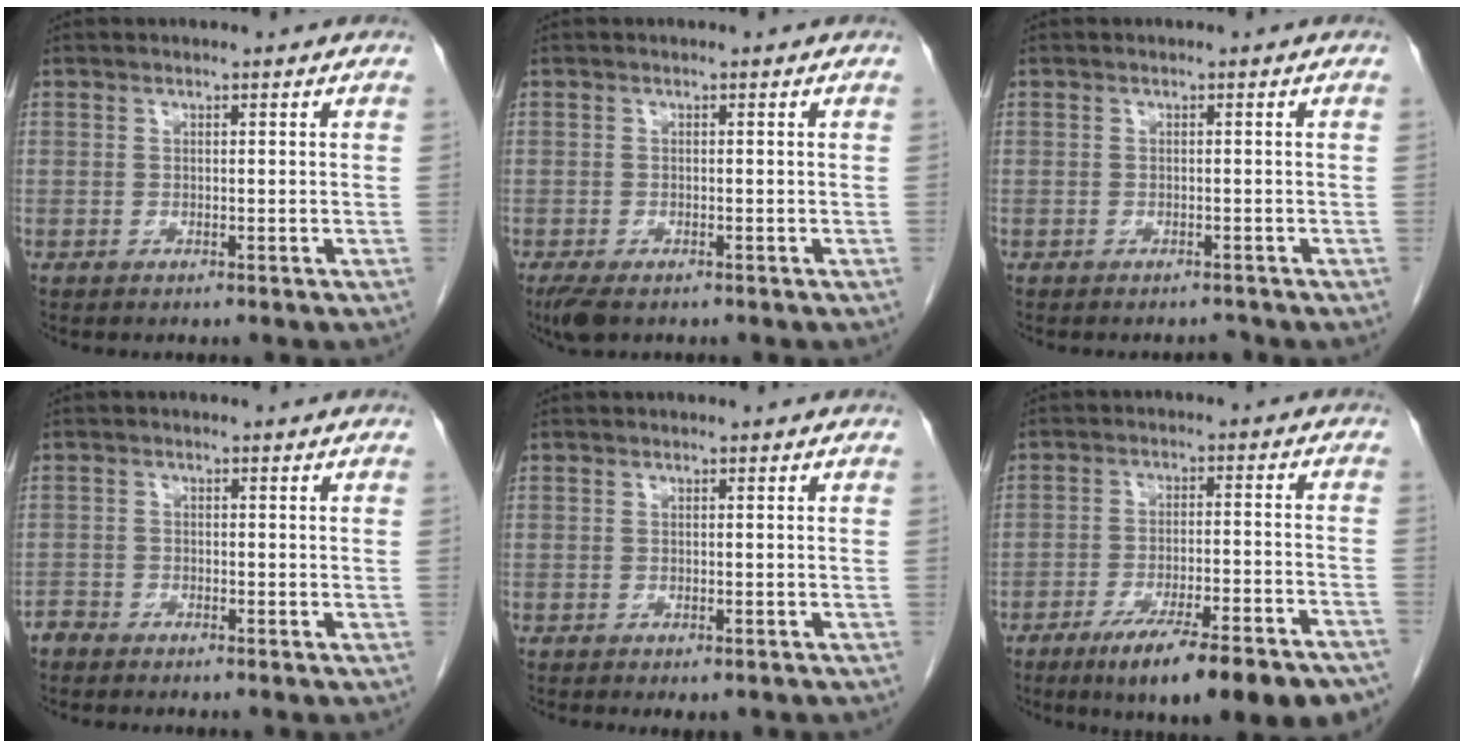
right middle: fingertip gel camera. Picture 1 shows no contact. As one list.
[{"total": 3.5, "force": [-2.4, 1.4, 2.2], "torque": [-0.044, -0.010, -0.039]}, {"total": 1.3, "force": [-1.3, 0.2, -0.1], "torque": [0.004, -0.004, -0.015]}, {"total": 1.6, "force": [-1.5, 0.4, -0.1], "torque": [0.000, -0.001, -0.030]}, {"total": 1.7, "force": [-1.3, 0.7, 1.0], "torque": [-0.010, -0.003, -0.014]}, {"total": 19.0, "force": [-14.4, 2.3, 12.2], "torque": [-0.117, 0.002, -0.207]}]